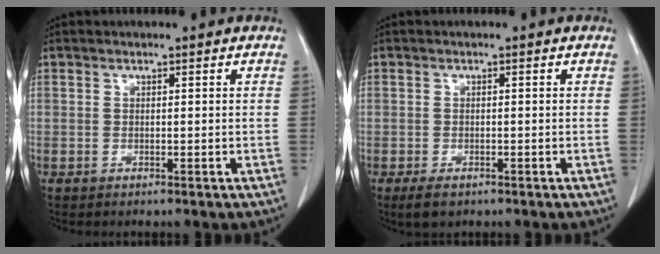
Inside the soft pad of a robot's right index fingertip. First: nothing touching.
{"total": 3.2, "force": [-1.9, 1.8, 1.8], "torque": [-0.036, -0.004, -0.022]}